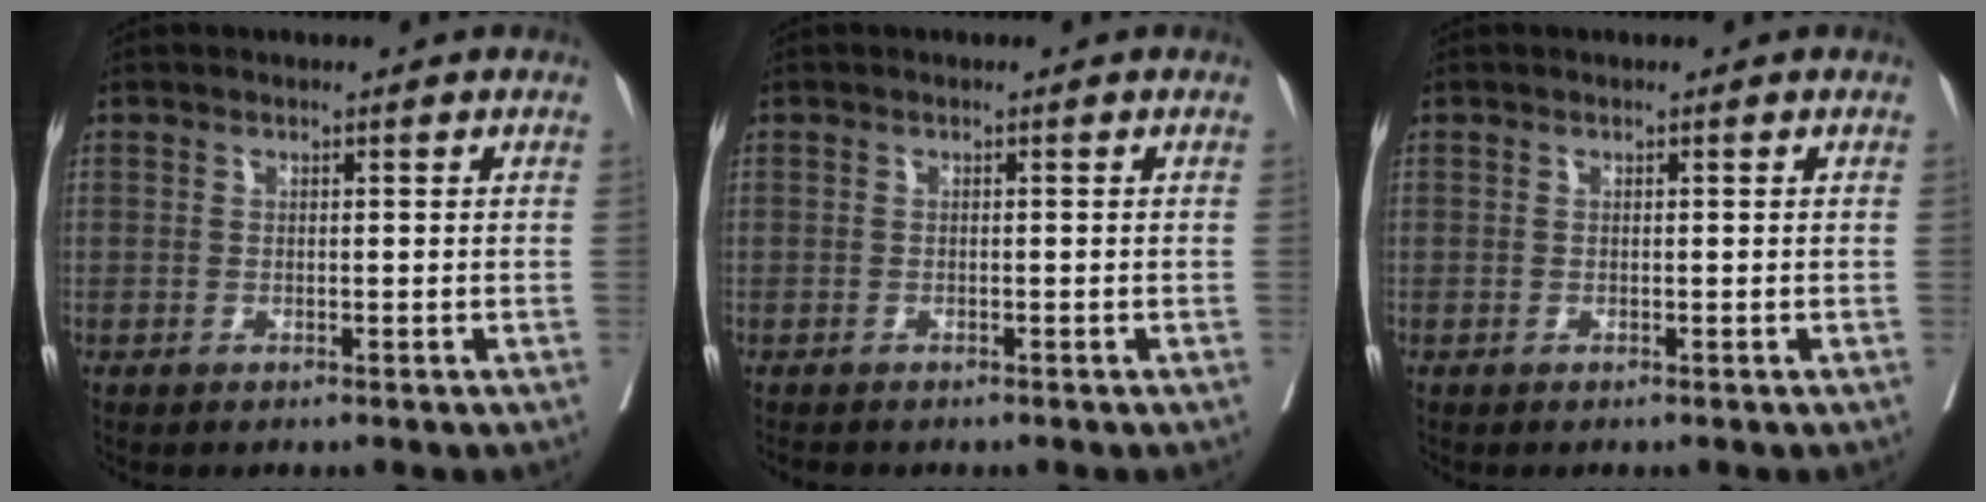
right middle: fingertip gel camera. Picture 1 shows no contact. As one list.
[{"total": 1.3, "force": [-1.2, 0.4, 0.3], "torque": [-0.010, -0.004, -0.019]}, {"total": 0.0}]